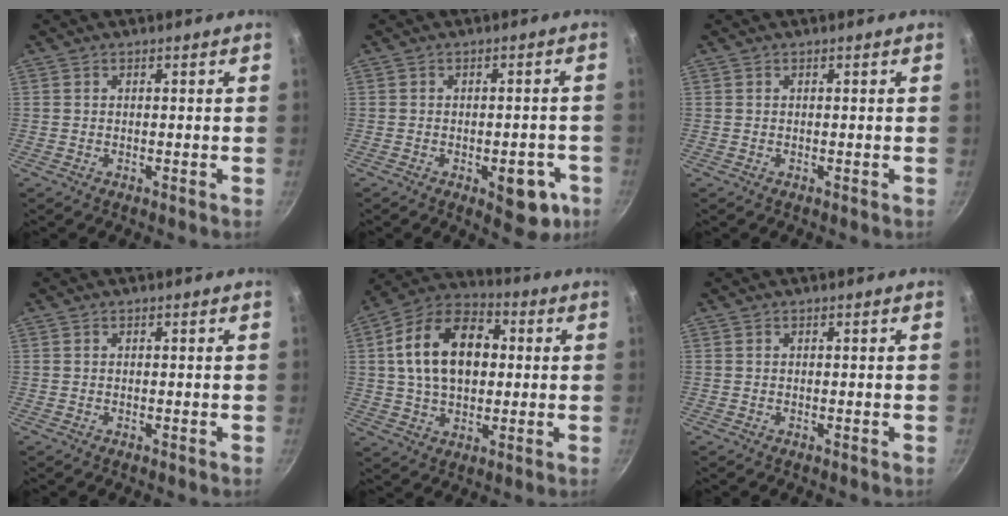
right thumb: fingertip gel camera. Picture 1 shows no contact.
{"total": 8.7, "force": [-3.3, 4.3, 6.7], "torque": [-0.046, 0.019, -0.035]}
{"total": 0.0}
{"total": 0.0}
{"total": 17.7, "force": [2.7, 11.7, 13.1], "torque": [-0.195, 0.023, 0.032]}
{"total": 0.0}